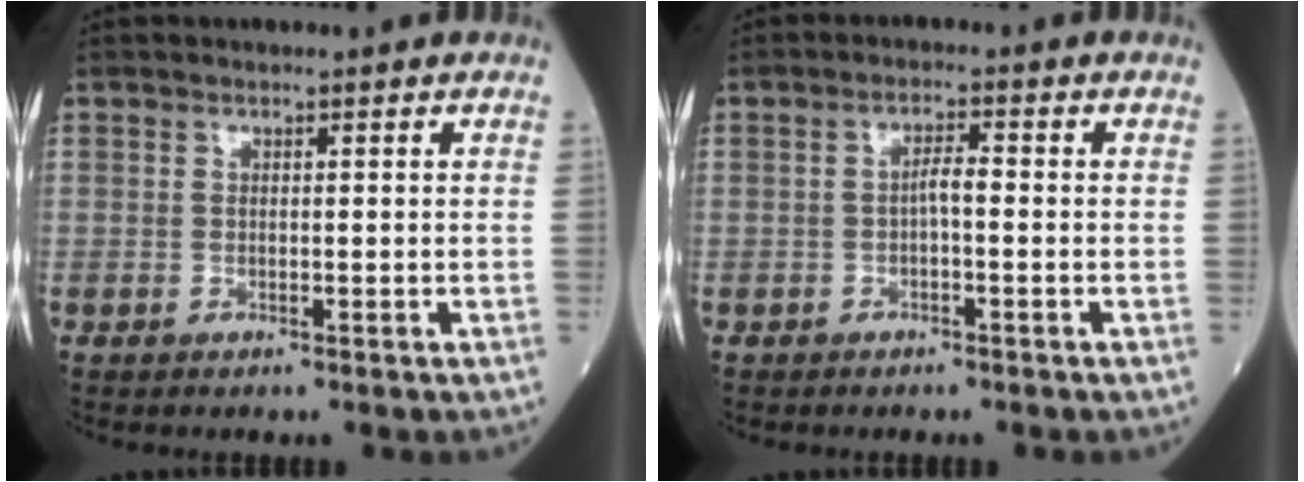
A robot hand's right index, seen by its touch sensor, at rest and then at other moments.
{"total": 2.2, "force": [-0.5, 0.4, 2.1], "torque": [-0.035, 0.005, -0.010]}